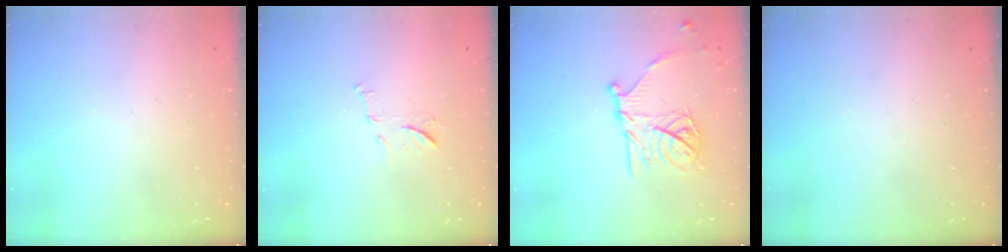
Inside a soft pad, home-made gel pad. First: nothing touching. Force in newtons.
{"total": 7.4, "press": 7.3, "slide": 0.6}
{"total": 16.4, "press": 16.4, "slide": 0.9}
{"total": 0.0}